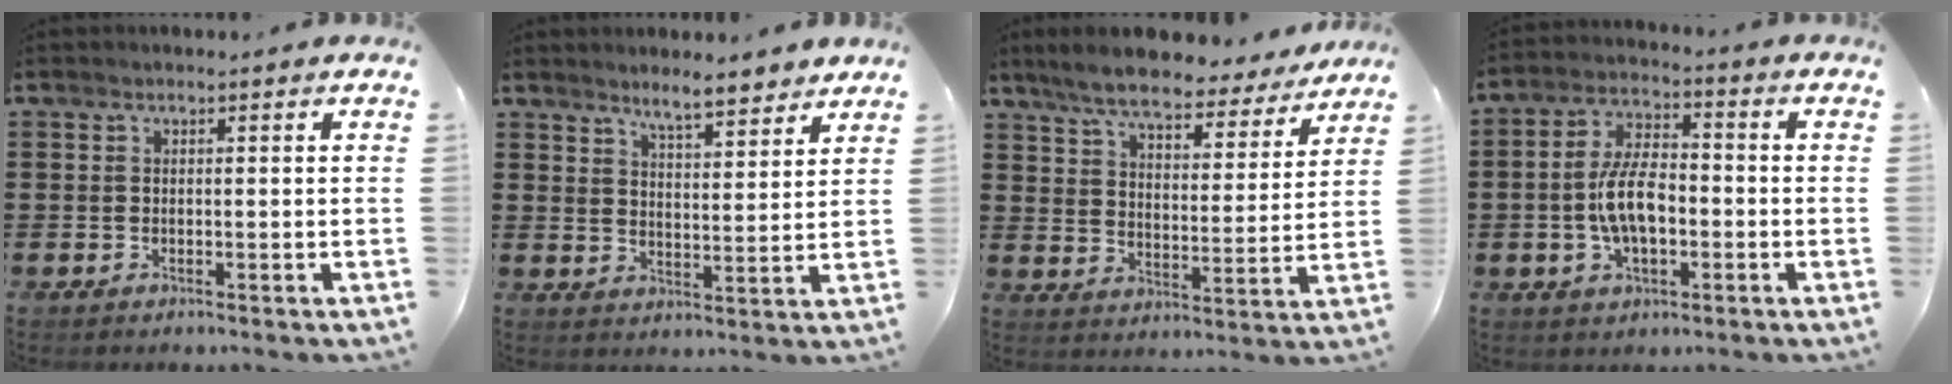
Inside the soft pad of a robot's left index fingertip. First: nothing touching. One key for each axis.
{"total": 5.3, "fx": 5.1, "fy": 0.6, "fz": 1.6, "tx": -0.039, "ty": -0.019, "tz": 0.091}
{"total": 8.1, "fx": 7.3, "fy": 1.1, "fz": 3.2, "tx": -0.094, "ty": -0.035, "tz": 0.130}
{"total": 8.3, "fx": -1.4, "fy": 3.9, "fz": 7.2, "tx": -0.160, "ty": 0.003, "tz": -0.033}